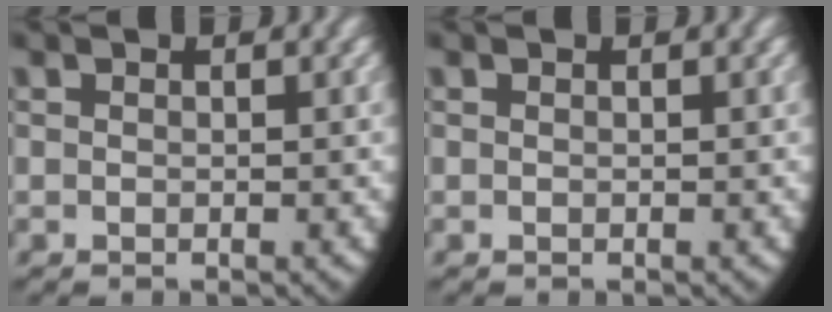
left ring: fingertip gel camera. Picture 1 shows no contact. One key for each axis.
{"total": 0.0}